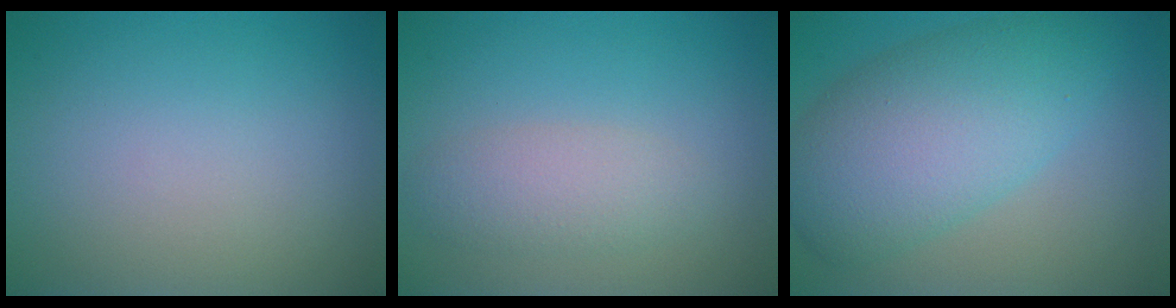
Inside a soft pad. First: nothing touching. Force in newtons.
{"total": 2.7, "press": 2.7, "slide": 0.2}
{"total": 8.5, "press": 8.5, "slide": 0.1}